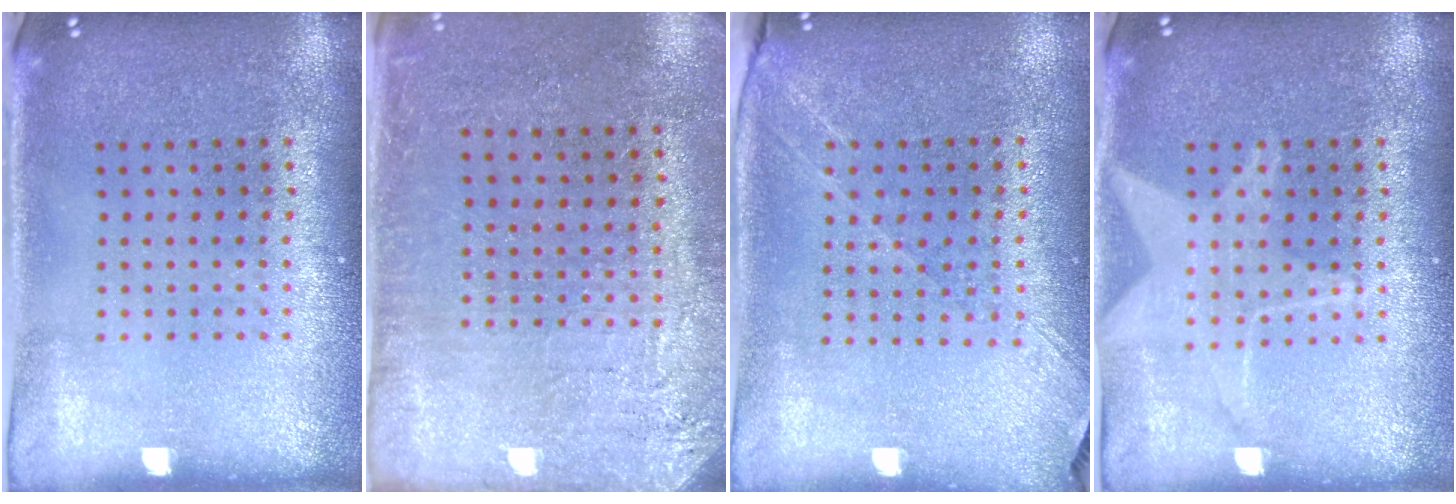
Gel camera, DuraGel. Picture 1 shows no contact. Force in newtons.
{"total": 2.8, "press": 2.6, "slide": 1.1}
{"total": 1.3, "press": 1.3, "slide": 0.4}
{"total": 2.4, "press": 2.4, "slide": 0.3}